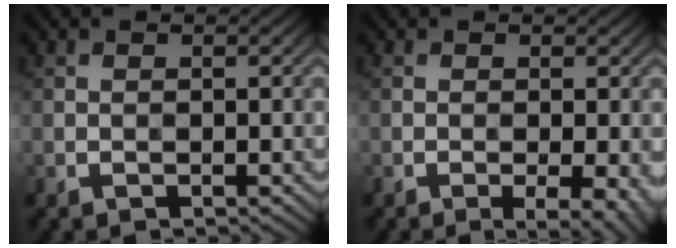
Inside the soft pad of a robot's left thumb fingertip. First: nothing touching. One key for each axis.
{"total": 3.5, "fx": -1.1, "fy": 0.7, "fz": 3.2, "tx": -0.053, "ty": -0.003, "tz": -0.013}